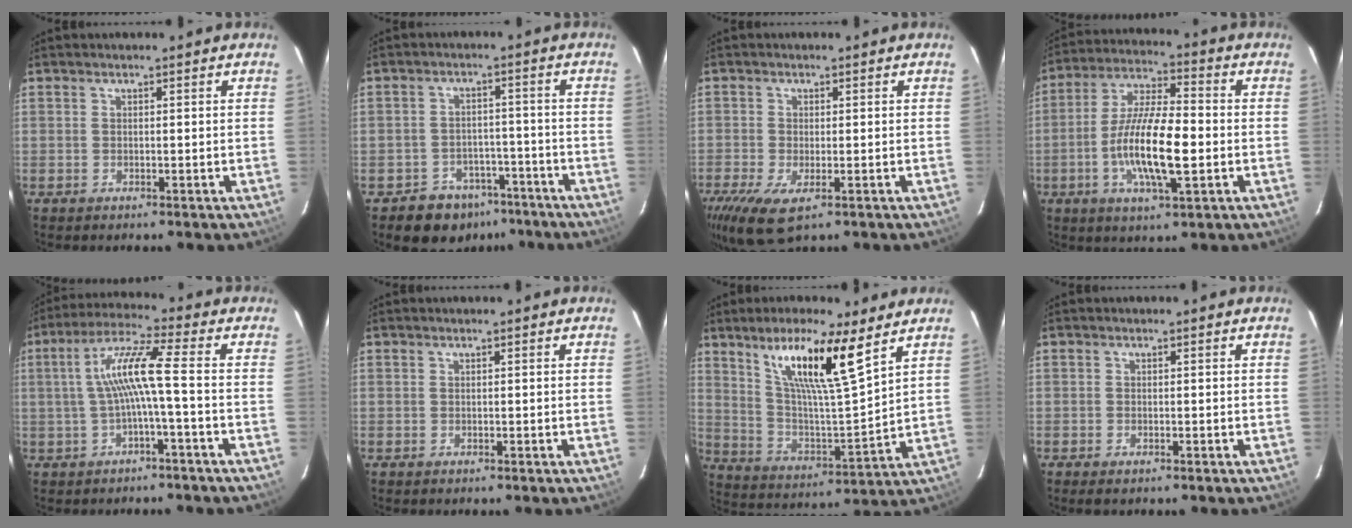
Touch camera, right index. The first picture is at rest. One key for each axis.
{"total": 8.2, "fx": -5.7, "fy": 5.8, "fz": 1.2, "tx": -0.030, "ty": 0.033, "tz": -0.070}
{"total": 6.9, "fx": -3.6, "fy": 2.4, "fz": 5.4, "tx": -0.125, "ty": -0.027, "tz": -0.067}
{"total": 14.0, "fx": -2.9, "fy": 3.4, "fz": 13.2, "tx": -0.258, "ty": -0.004, "tz": -0.058}
{"total": 8.4, "fx": -1.1, "fy": -0.4, "fz": 8.3, "tx": -0.173, "ty": 0.014, "tz": -0.015}
{"total": 0.0}
{"total": 15.8, "fx": 9.8, "fy": 1.7, "fz": 12.3, "tx": -0.212, "ty": 0.007, "tz": 0.184}
{"total": 0.9, "fx": -0.7, "fy": 0.4, "fz": 0.5, "tx": -0.009, "ty": -0.003, "tz": -0.013}